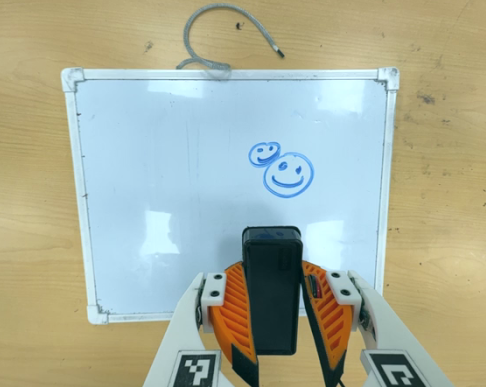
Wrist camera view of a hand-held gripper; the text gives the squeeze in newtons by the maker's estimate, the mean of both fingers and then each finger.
{"total": 9.0, "left": 7.5, "right": 10.5}